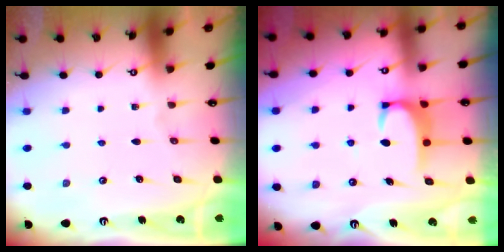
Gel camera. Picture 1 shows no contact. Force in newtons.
{"total": 3.5, "press": 3.4, "slide": 0.7}